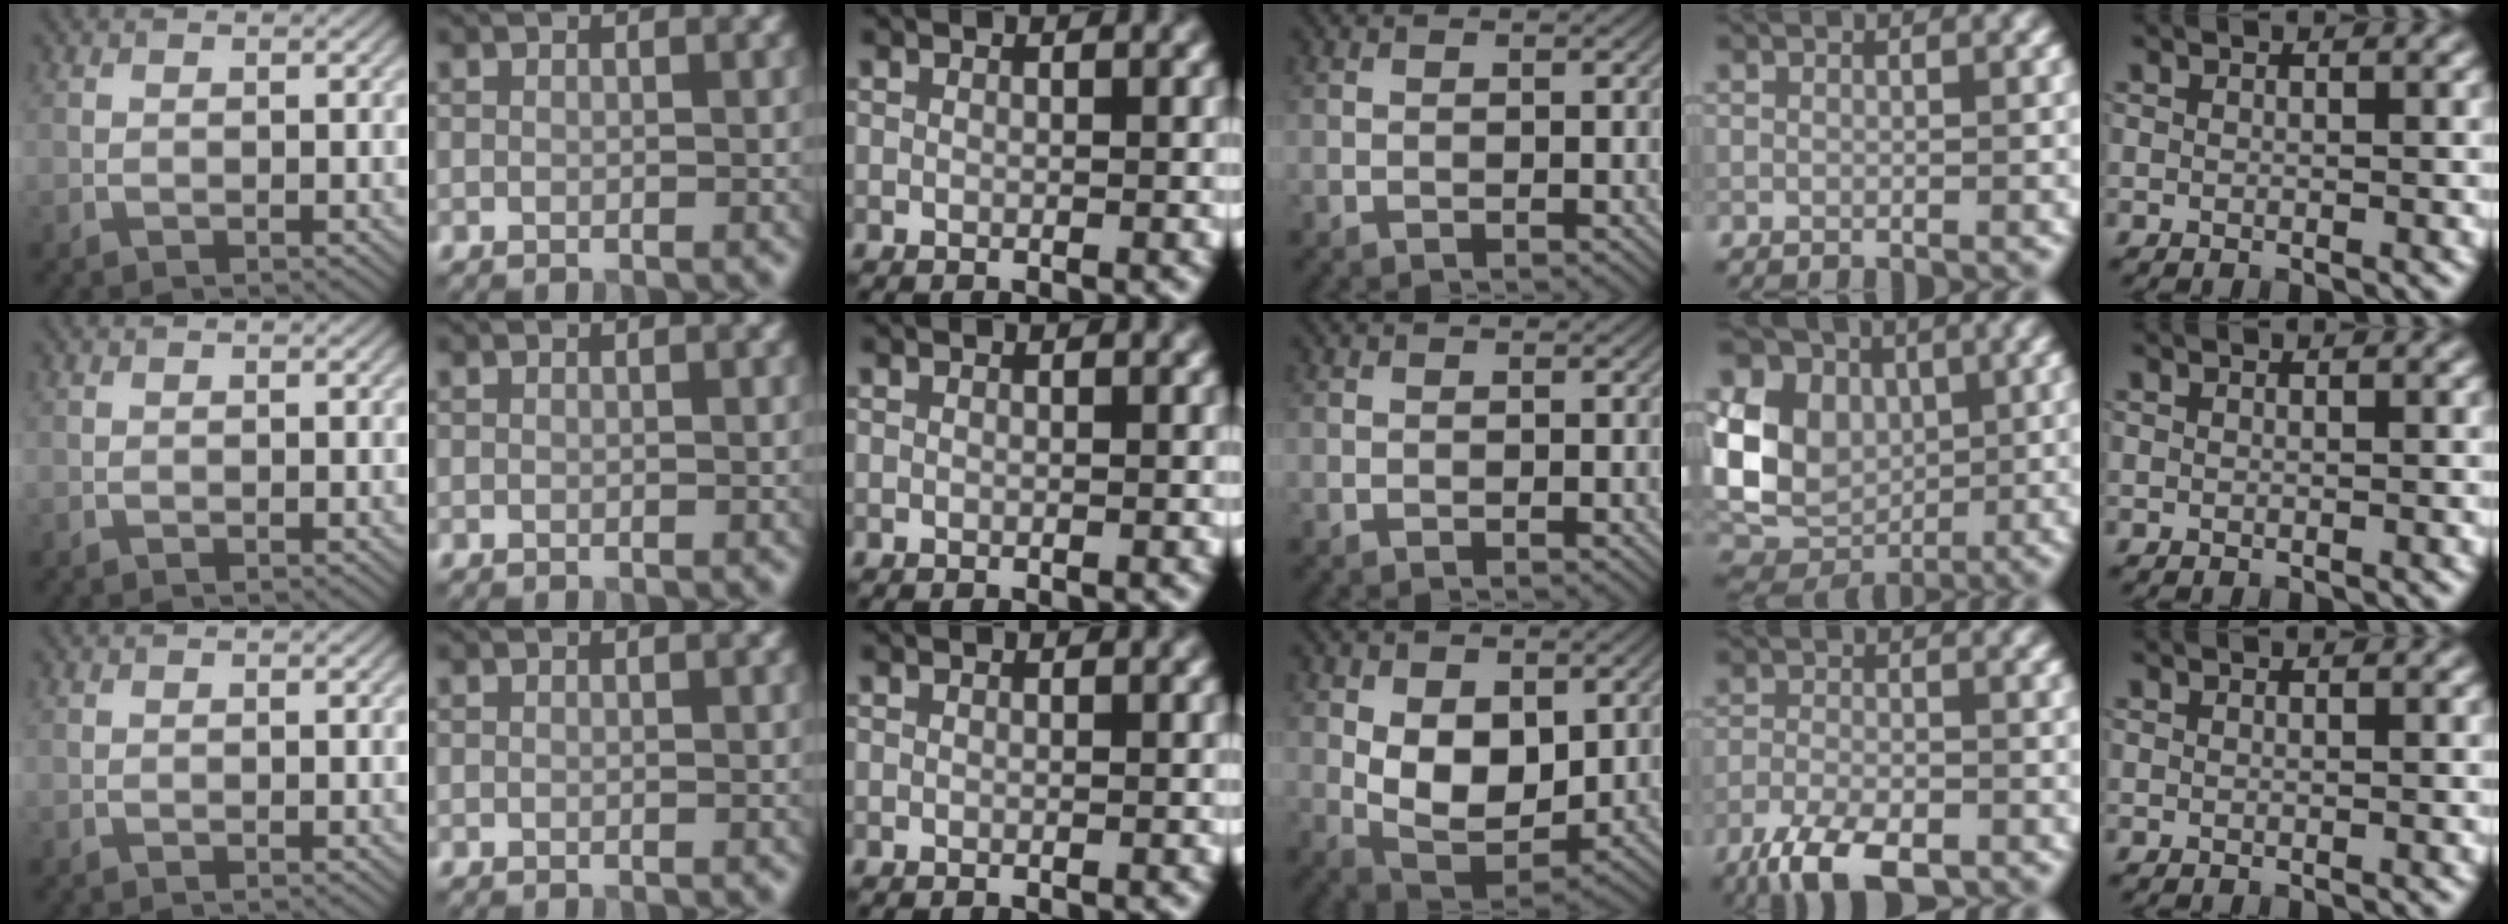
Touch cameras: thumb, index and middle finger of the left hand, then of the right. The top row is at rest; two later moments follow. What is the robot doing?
{"motion": "lift_and_place", "object": "coin"}